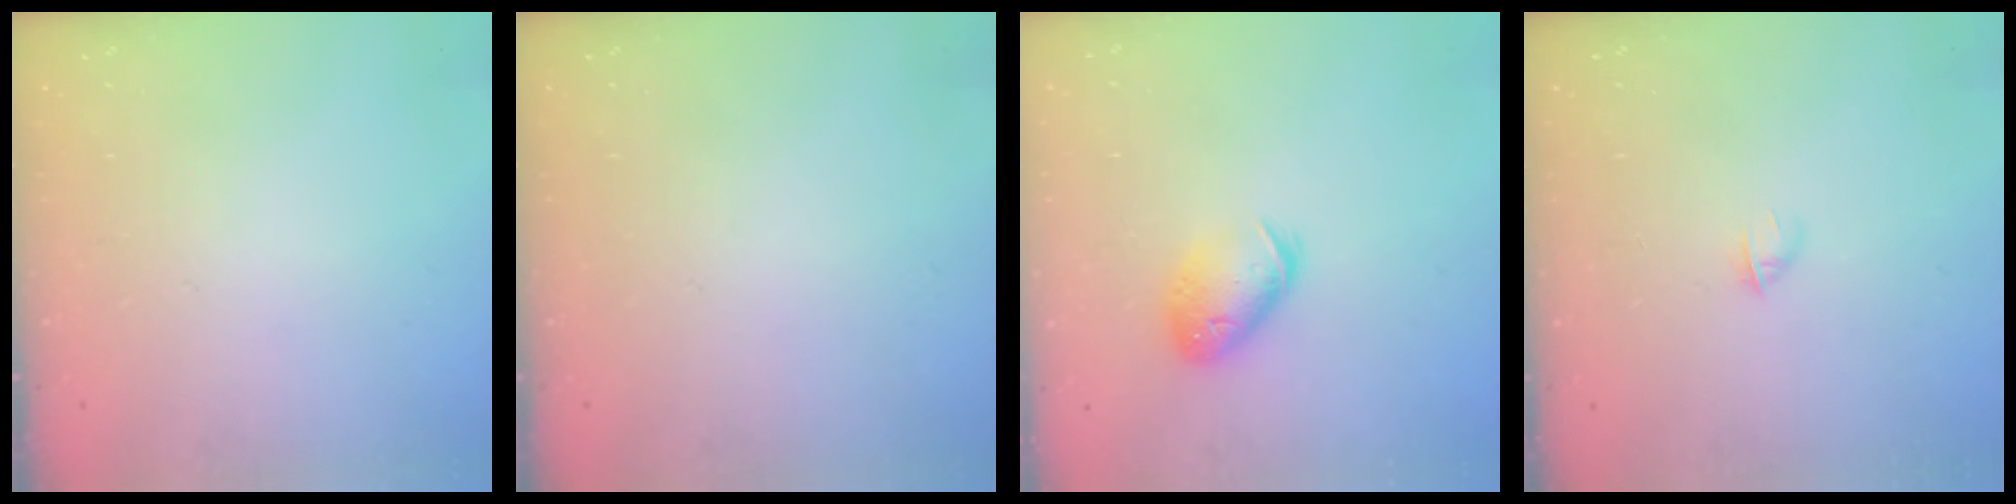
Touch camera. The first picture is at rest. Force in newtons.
{"total": 0.0}
{"total": 12.4, "press": 12.3, "slide": 1.9}
{"total": 2.8, "press": 2.7, "slide": 0.8}